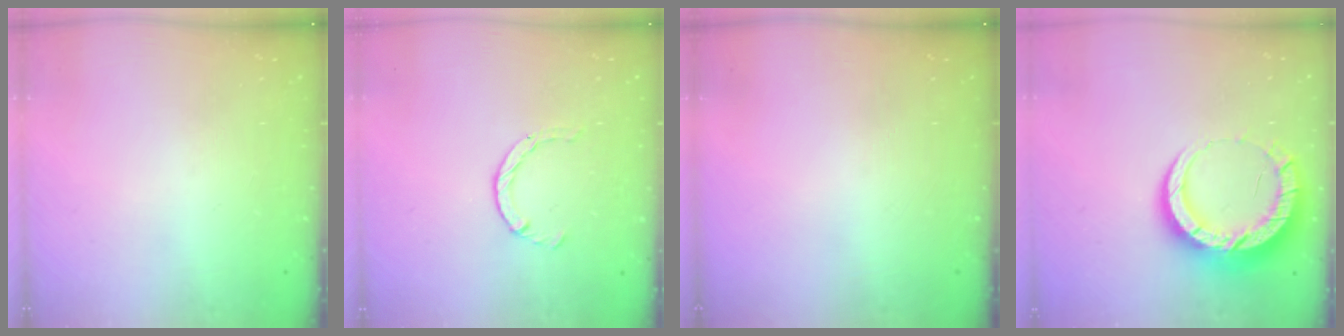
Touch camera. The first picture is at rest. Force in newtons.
{"total": 2.1, "press": 2.1, "slide": 0.3}
{"total": 0.0}
{"total": 14.0, "press": 14.0, "slide": 1.3}